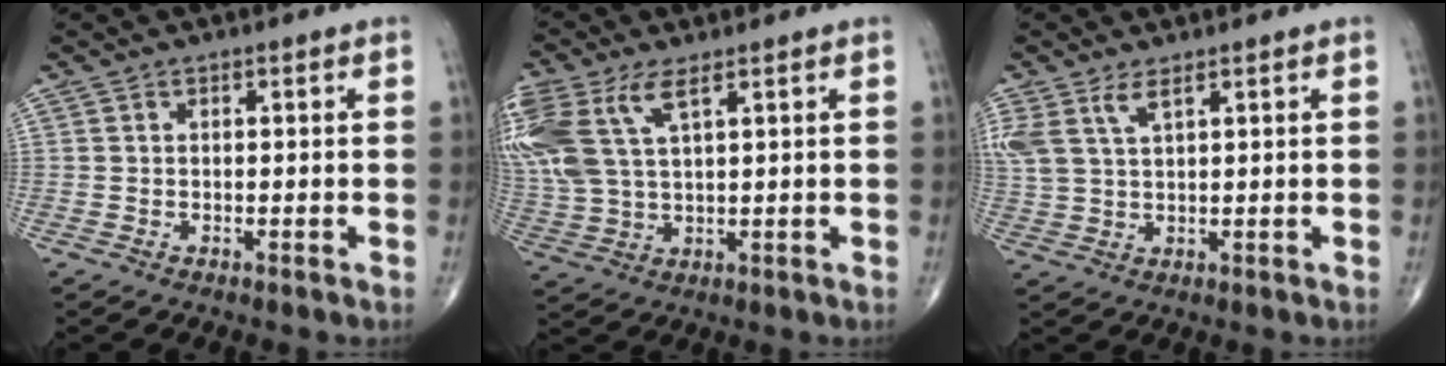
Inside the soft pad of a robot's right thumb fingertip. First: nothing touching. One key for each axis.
{"total": 14.7, "fx": 6.3, "fy": 6.5, "fz": 11.5, "tx": -0.299, "ty": 0.000, "tz": 0.130}
{"total": 6.0, "fx": 3.4, "fy": 2.2, "fz": 4.4, "tx": -0.109, "ty": -0.006, "tz": 0.077}